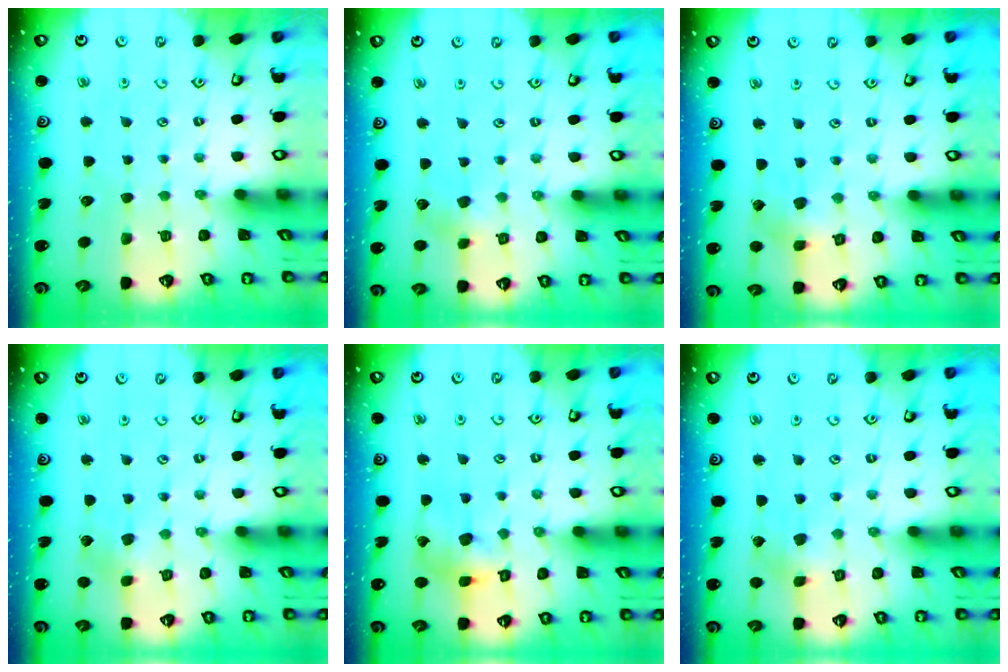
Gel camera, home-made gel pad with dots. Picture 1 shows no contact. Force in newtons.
{"total": 2.9, "press": 2.9, "slide": 0.4}
{"total": 2.7, "press": 2.7, "slide": 0.3}
{"total": 2.9, "press": 2.9, "slide": 0.3}
{"total": 10.9, "press": 10.8, "slide": 1.4}
{"total": 2.0, "press": 2.0, "slide": 0.1}